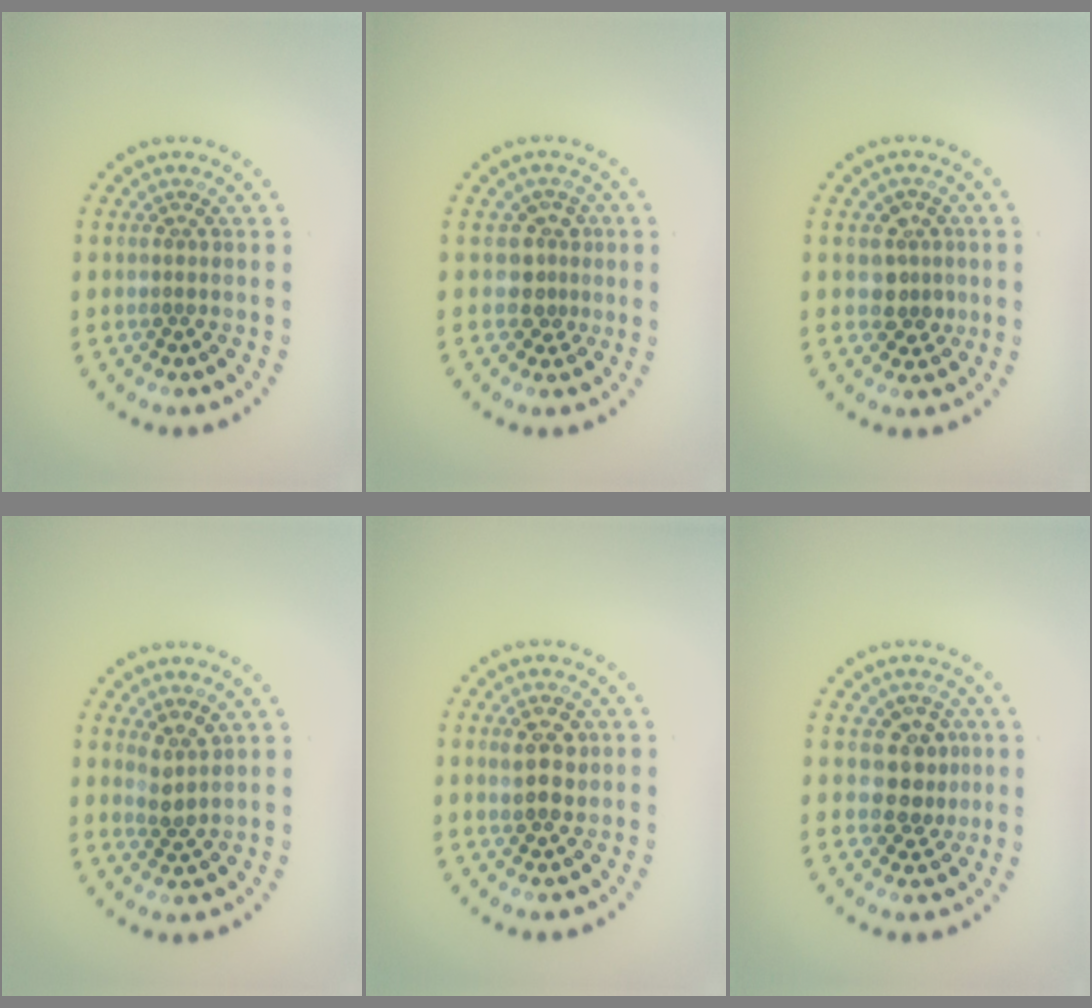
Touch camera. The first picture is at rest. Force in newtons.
{"total": 2.4, "press": 1.7, "slide": 1.6}
{"total": 2.6, "press": 2.4, "slide": 0.9}
{"total": 1.9, "press": 1.5, "slide": 1.2}
{"total": 2.5, "press": 2.4, "slide": 0.5}
{"total": 2.9, "press": 2.6, "slide": 1.3}